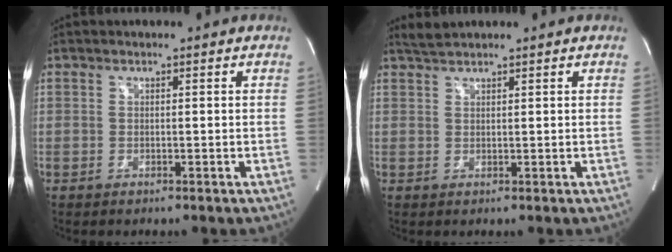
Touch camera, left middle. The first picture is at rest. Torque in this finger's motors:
{"motor_torque": [0.14, -0.05, -0.07, -0.01]}